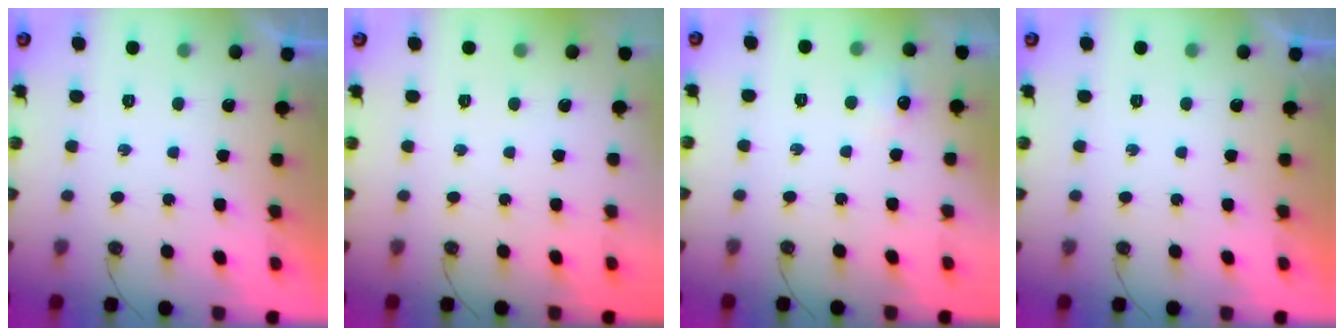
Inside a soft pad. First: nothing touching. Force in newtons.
{"total": 0.0}
{"total": 5.8, "press": 5.8, "slide": 0.9}
{"total": 0.0}